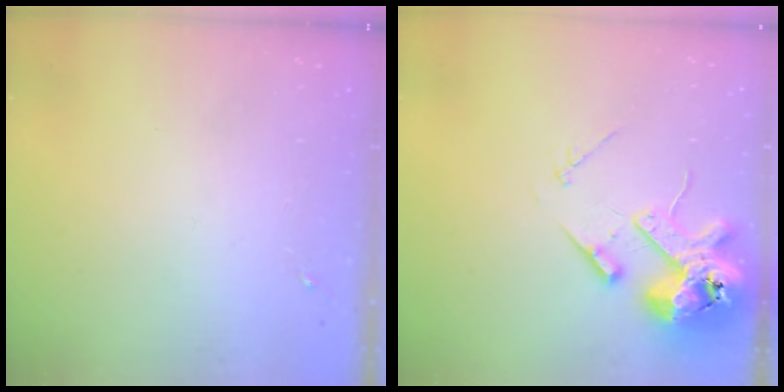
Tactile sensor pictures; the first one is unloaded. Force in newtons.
{"total": 14.6, "press": 14.4, "slide": 2.5}